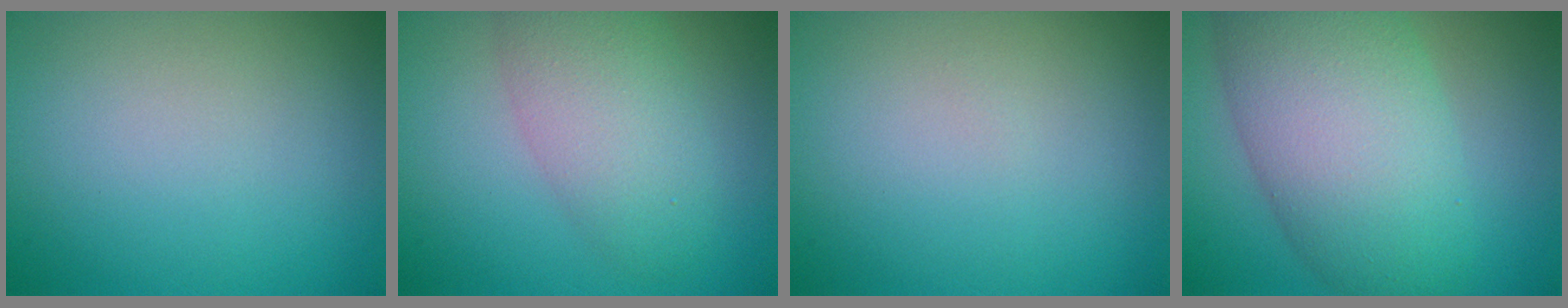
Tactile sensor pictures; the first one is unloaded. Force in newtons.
{"total": 5.1, "press": 5.1, "slide": 0.1}
{"total": 0.0}
{"total": 10.3, "press": 10.3, "slide": 0.2}